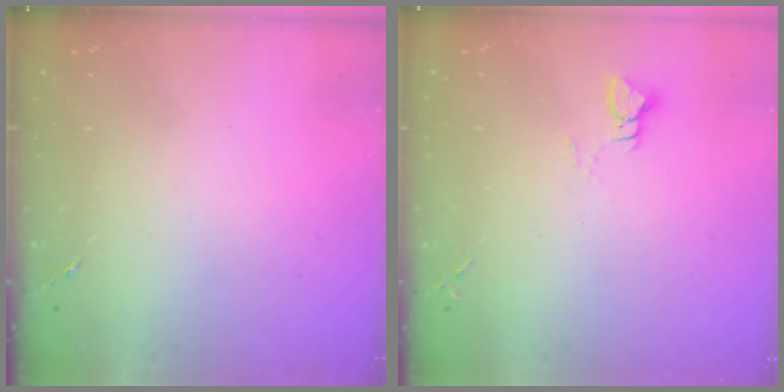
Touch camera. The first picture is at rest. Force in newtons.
{"total": 2.9, "press": 2.9, "slide": 0.2}